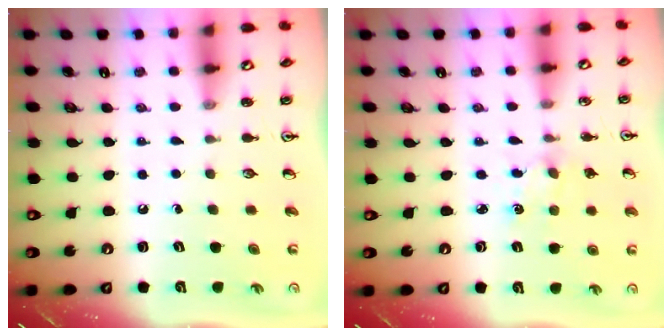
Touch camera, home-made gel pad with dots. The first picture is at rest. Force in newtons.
{"total": 2.7, "press": 2.7, "slide": 0.4}